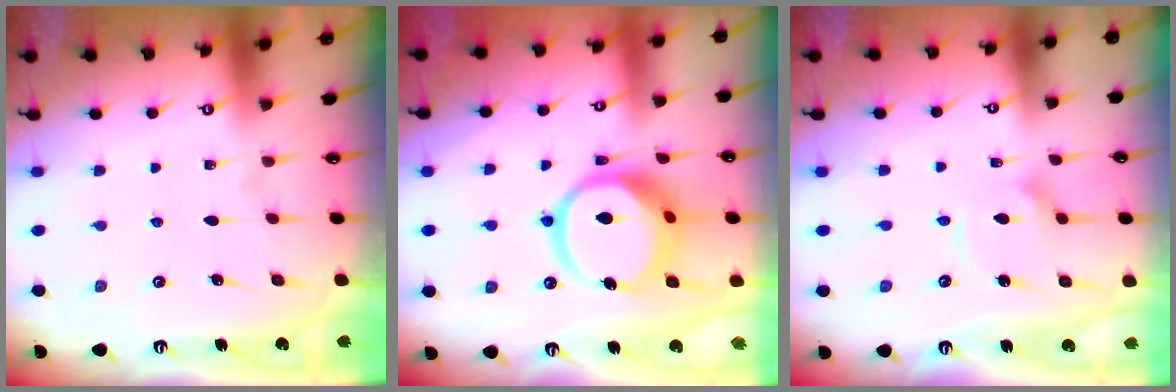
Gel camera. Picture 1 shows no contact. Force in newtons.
{"total": 13.6, "press": 13.5, "slide": 1.6}
{"total": 5.8, "press": 5.8, "slide": 0.4}